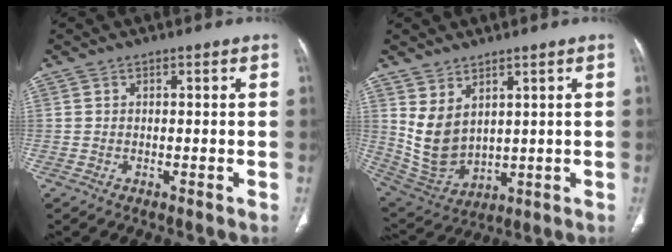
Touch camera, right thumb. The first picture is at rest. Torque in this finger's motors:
{"motor_torque": [0.12, 0.30, 0.42, 0.48, 0.12]}